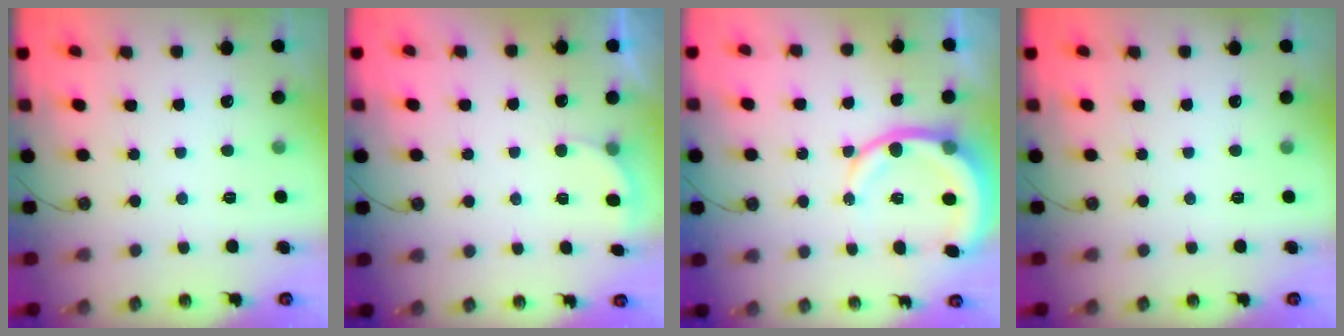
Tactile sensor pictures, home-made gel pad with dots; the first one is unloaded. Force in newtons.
{"total": 2.4, "press": 2.2, "slide": 1.0}
{"total": 10.7, "press": 10.5, "slide": 2.4}
{"total": 0.0}